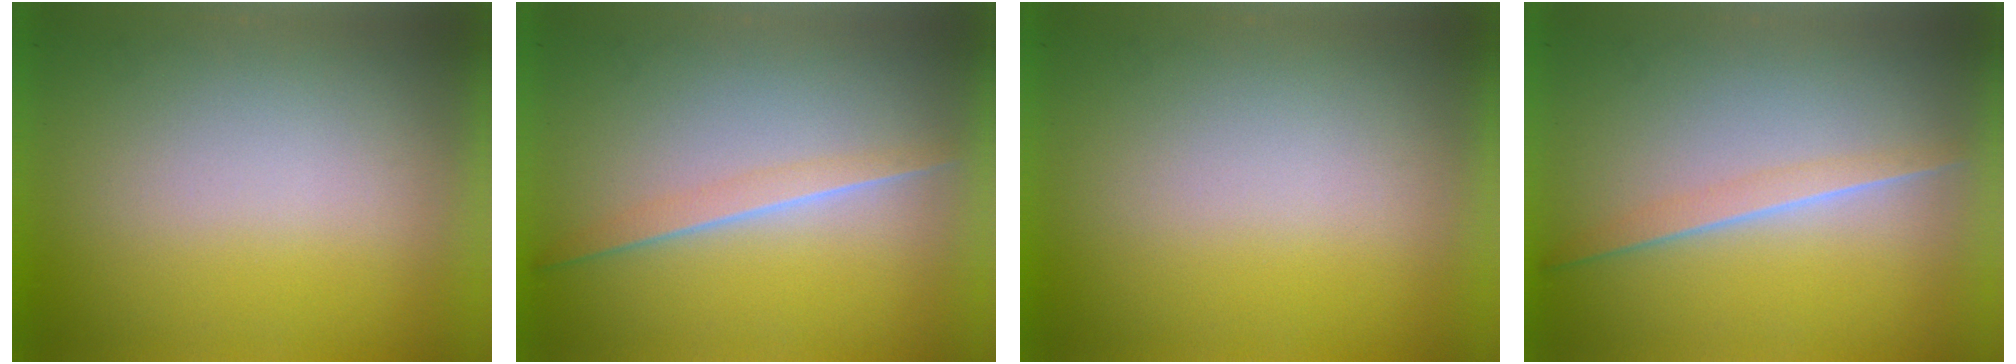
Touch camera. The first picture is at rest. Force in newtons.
{"total": 1.3}
{"total": 0.0}
{"total": 1.3}